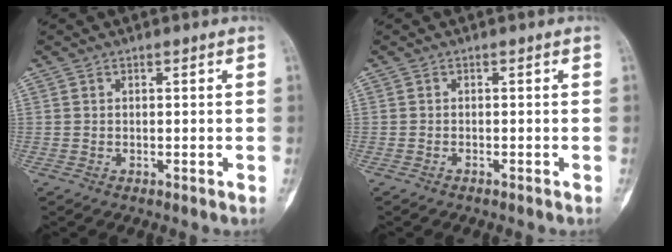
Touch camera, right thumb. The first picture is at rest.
{"total": 0.6, "force": [-0.5, 0.1, 0.3], "torque": [-0.012, 0.004, -0.006]}